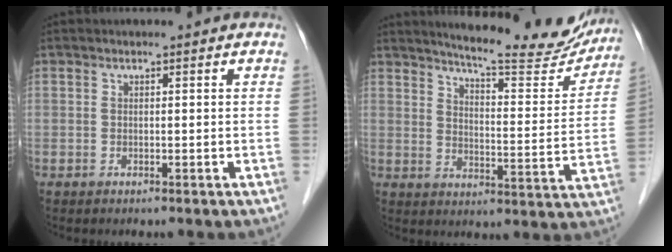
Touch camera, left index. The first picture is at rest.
{"total": 18.2, "force": [16.8, 2.0, 6.7], "torque": [-0.091, -0.053, 0.209]}